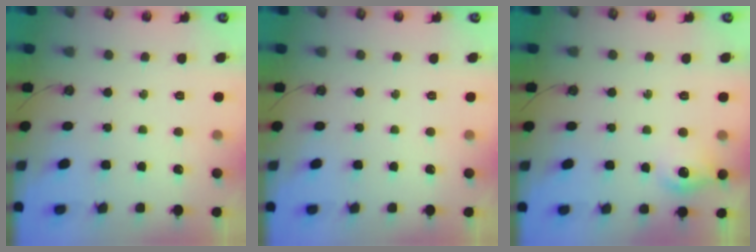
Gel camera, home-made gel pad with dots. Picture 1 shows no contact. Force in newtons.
{"total": 0.0}
{"total": 9.8, "press": 9.7, "slide": 1.0}